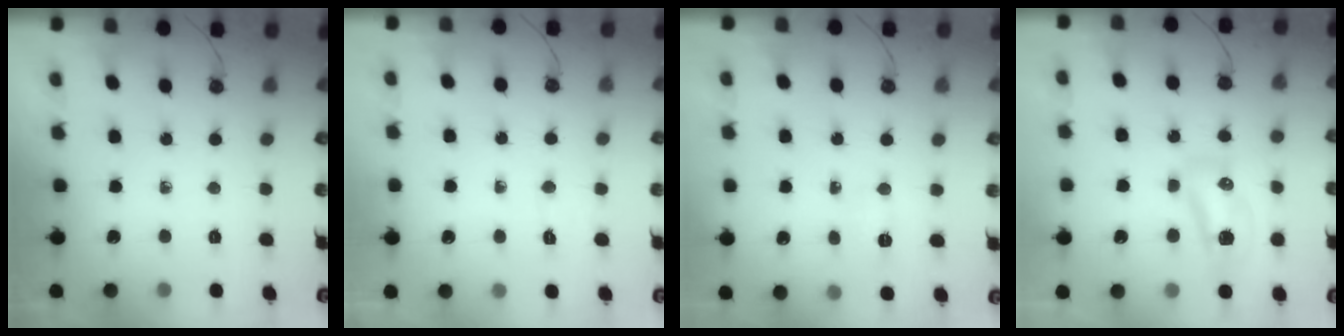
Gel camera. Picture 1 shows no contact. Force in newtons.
{"total": 2.8, "press": 2.8, "slide": 0.4}
{"total": 3.4, "press": 3.3, "slide": 0.9}
{"total": 8.4, "press": 8.2, "slide": 1.8}